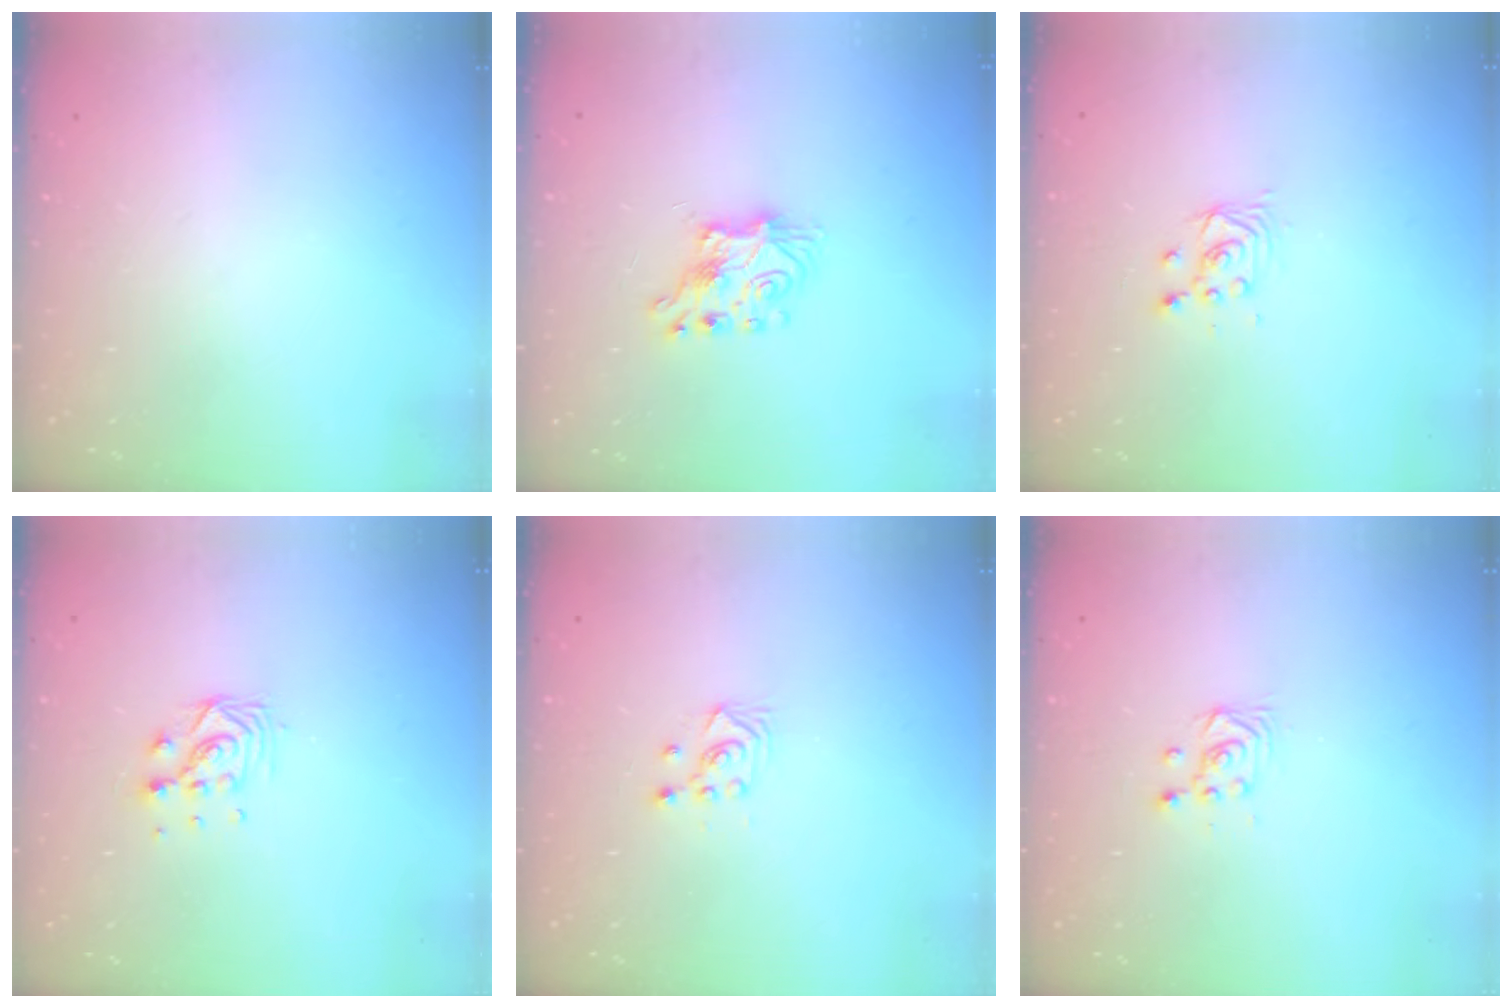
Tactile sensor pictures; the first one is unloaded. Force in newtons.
{"total": 7.3, "press": 7.2, "slide": 0.6}
{"total": 2.9, "press": 2.9, "slide": 0.1}
{"total": 6.1, "press": 6.1, "slide": 0.3}
{"total": 2.6, "press": 2.6, "slide": 0.3}
{"total": 3.6, "press": 3.6, "slide": 0.3}